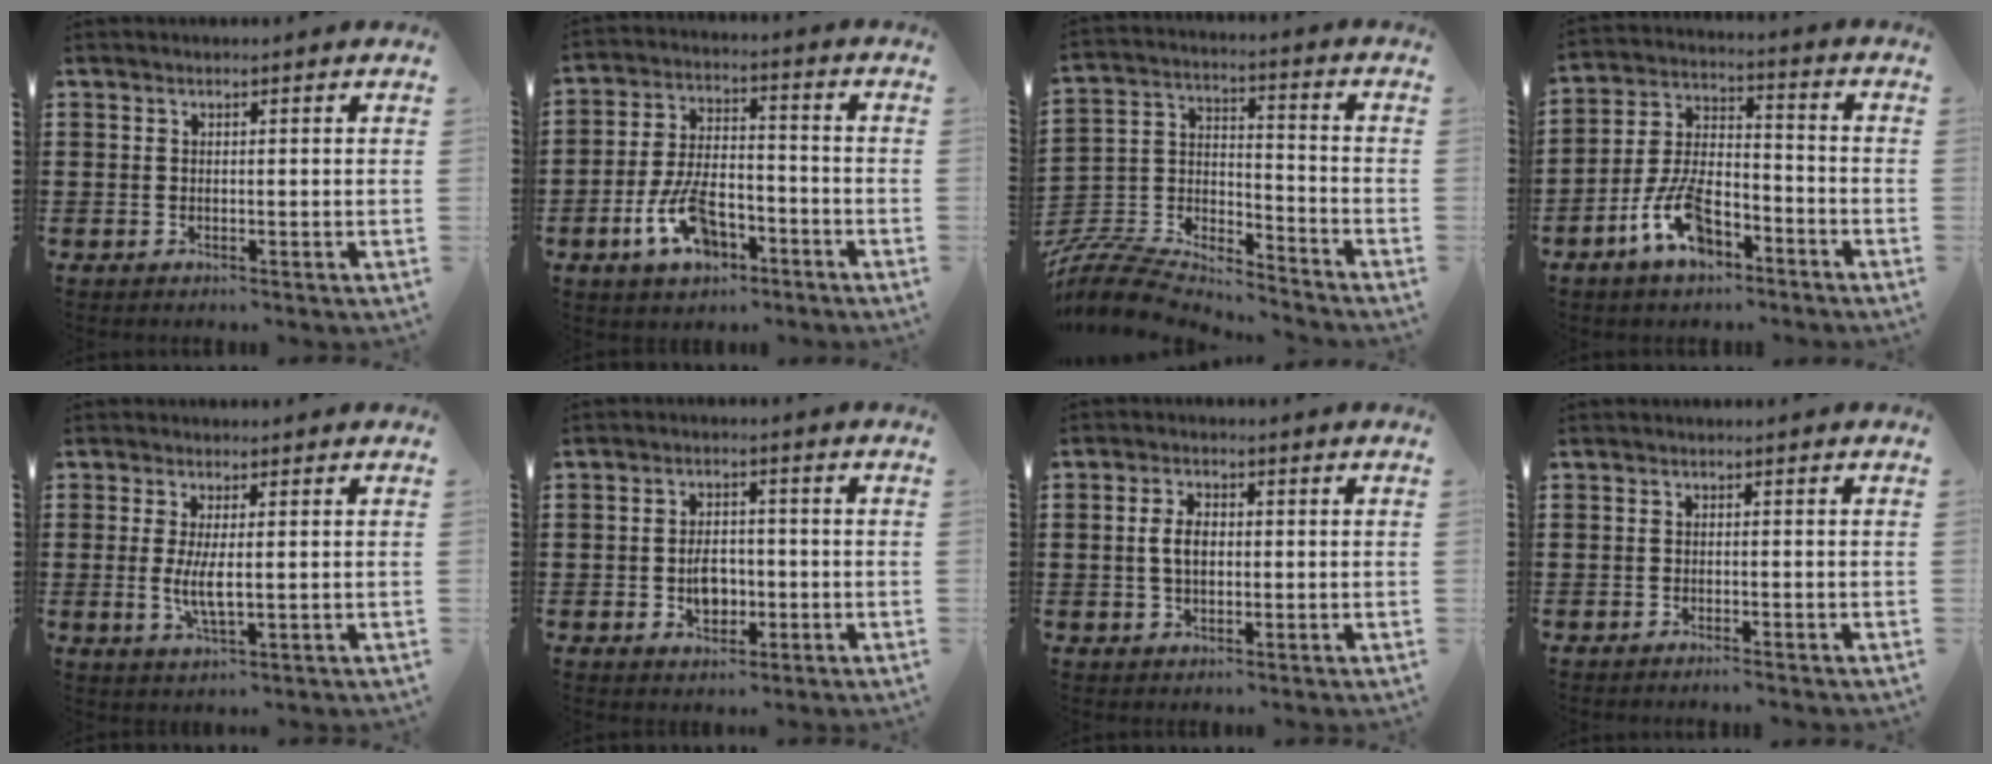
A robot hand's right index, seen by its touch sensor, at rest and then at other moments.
{"total": 9.3, "force": [-4.3, 4.7, 6.8], "torque": [-0.148, 0.006, -0.080]}
{"total": 8.3, "force": [-7.8, 2.1, 1.7], "torque": [-0.056, 0.000, -0.161]}
{"total": 9.5, "force": [-5.5, 4.7, 6.2], "torque": [-0.146, 0.006, -0.107]}
{"total": 4.3, "force": [0.0, 1.1, 4.2], "torque": [-0.090, -0.007, -0.005]}
{"total": 4.5, "force": [-0.9, 3.1, 3.2], "torque": [-0.047, 0.000, -0.020]}
{"total": 3.9, "force": [0.1, 2.2, 3.2], "torque": [-0.072, 0.006, -0.002]}
{"total": 0.8, "force": [-0.7, -0.1, 0.3], "torque": [-0.006, -0.001, -0.015]}